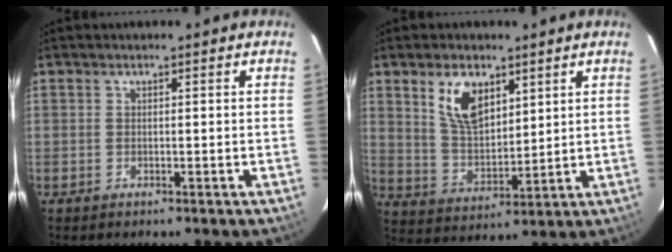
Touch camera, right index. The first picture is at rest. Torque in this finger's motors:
{"motor_torque": [0.32, 0.24, 0.40, 0.08]}